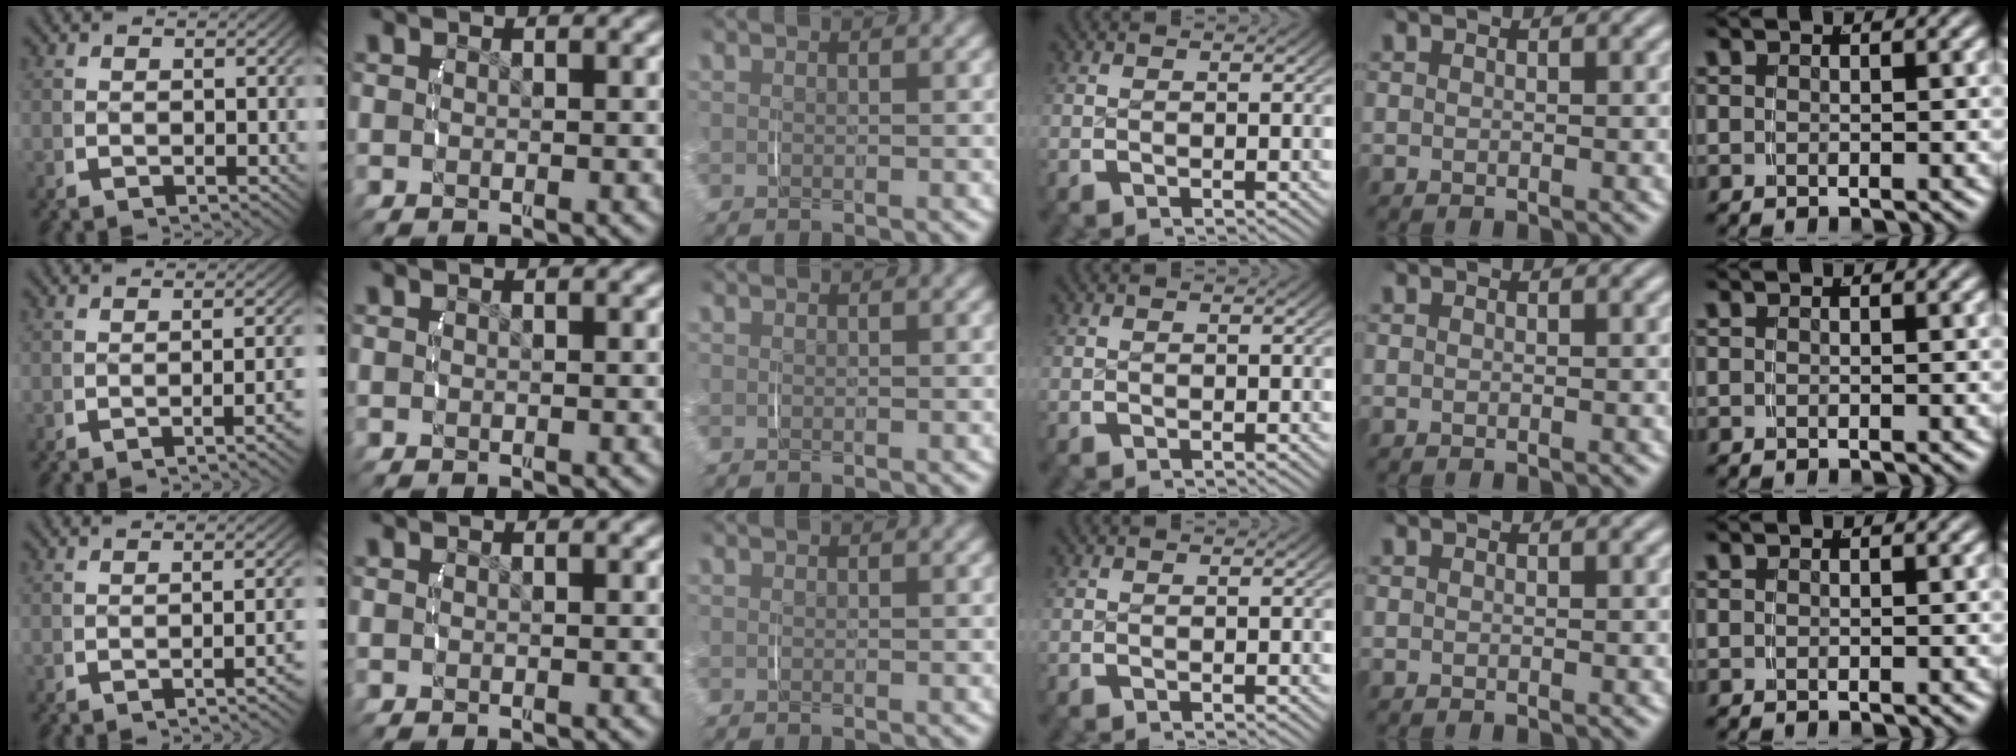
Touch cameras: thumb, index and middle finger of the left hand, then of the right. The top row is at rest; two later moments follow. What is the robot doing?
{"motion": "lift_and_place", "object": "measuring cup"}